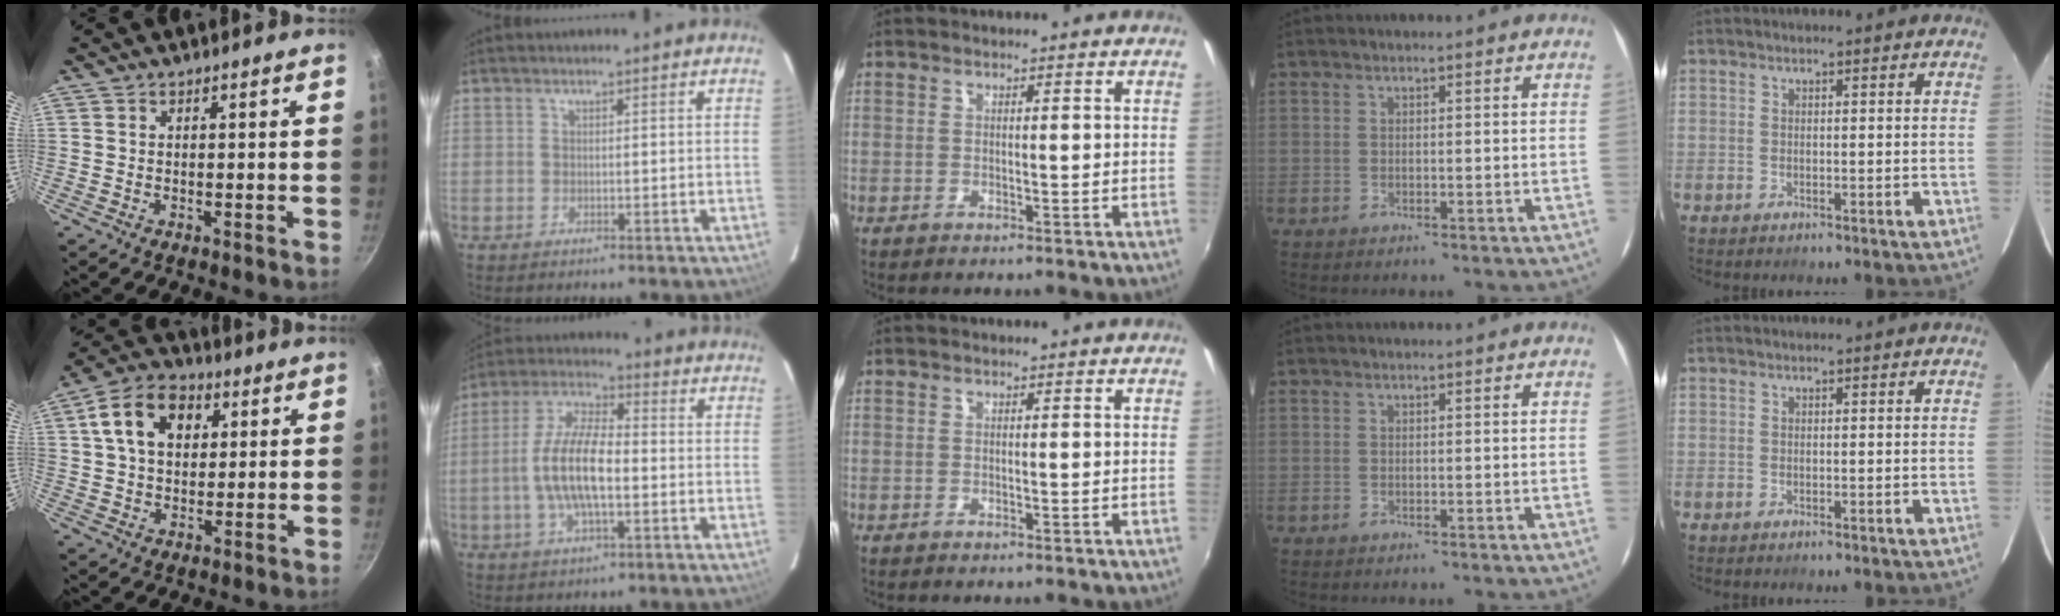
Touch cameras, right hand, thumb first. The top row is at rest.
{"thumb": {"total": 12.2, "force": [3.6, 8.5, 7.9], "torque": [-0.121, 0.011, 0.048]}, "index": {"total": 11.9, "force": [-2.0, 4.3, 10.9], "torque": [-0.225, 0.006, -0.039]}}